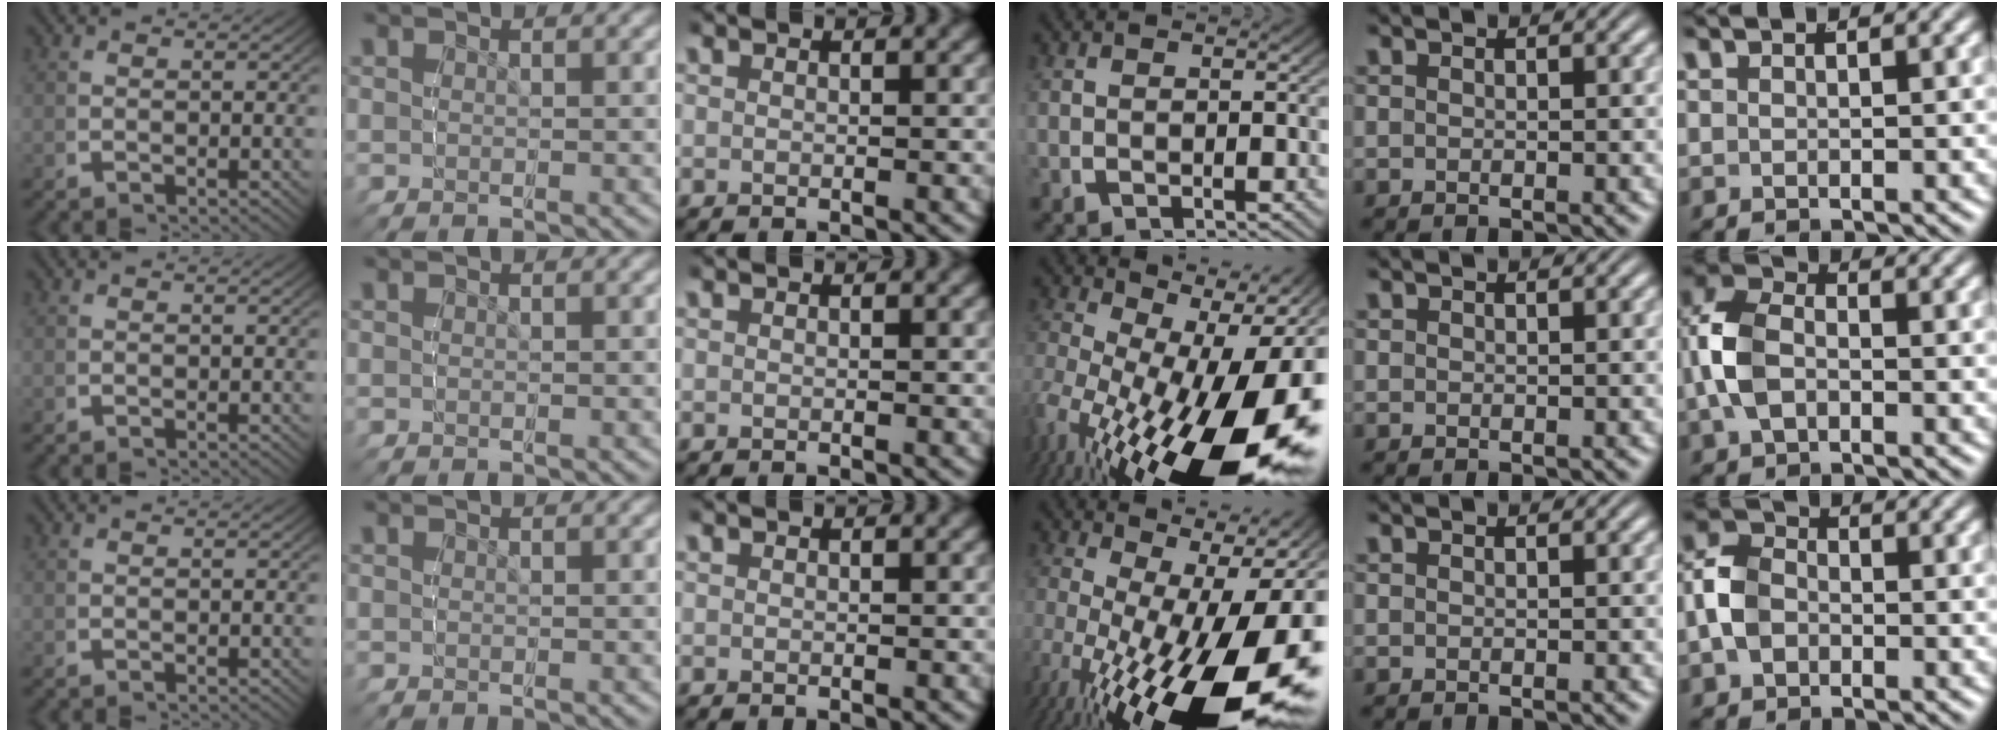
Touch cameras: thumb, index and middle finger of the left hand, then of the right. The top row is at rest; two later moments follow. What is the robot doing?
{"motion": "grasp_and_lifting", "object": "button"}